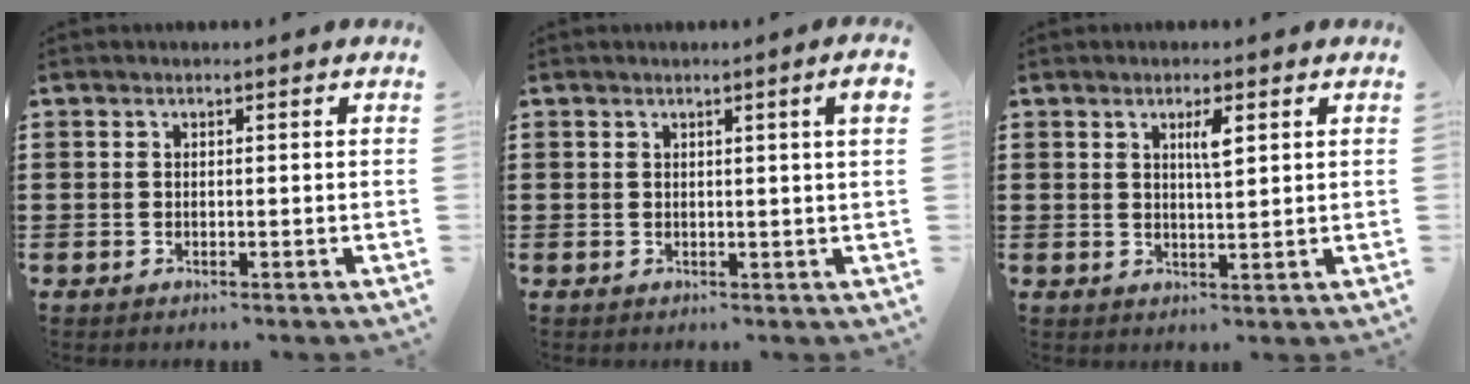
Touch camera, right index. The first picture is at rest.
{"total": 2.1, "force": [0.7, -0.3, 2.0], "torque": [-0.037, -0.002, 0.011]}
{"total": 2.7, "force": [1.1, 0.5, 2.4], "torque": [-0.042, -0.001, 0.015]}